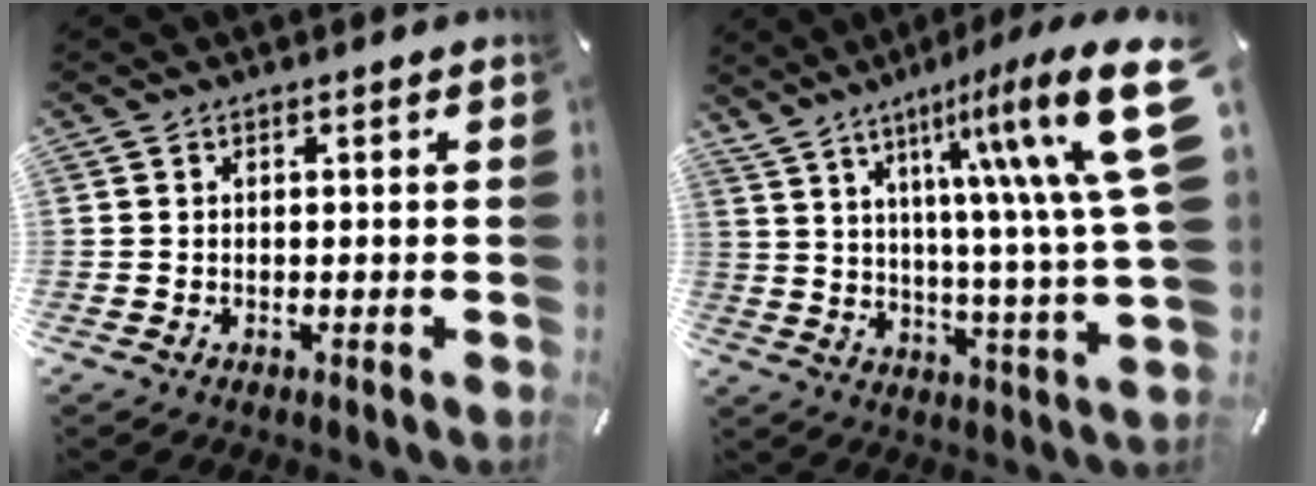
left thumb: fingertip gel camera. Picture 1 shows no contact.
{"total": 21.1, "force": [8.8, 3.3, 18.8], "torque": [-0.264, -0.062, 0.119]}